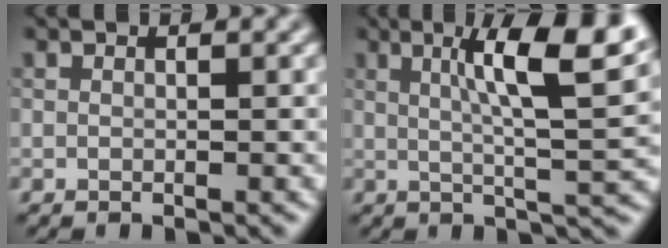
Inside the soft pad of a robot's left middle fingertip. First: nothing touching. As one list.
[{"total": 9.2, "force": [3.0, 1.9, 8.5], "torque": [-0.119, 0.012, 0.043]}]